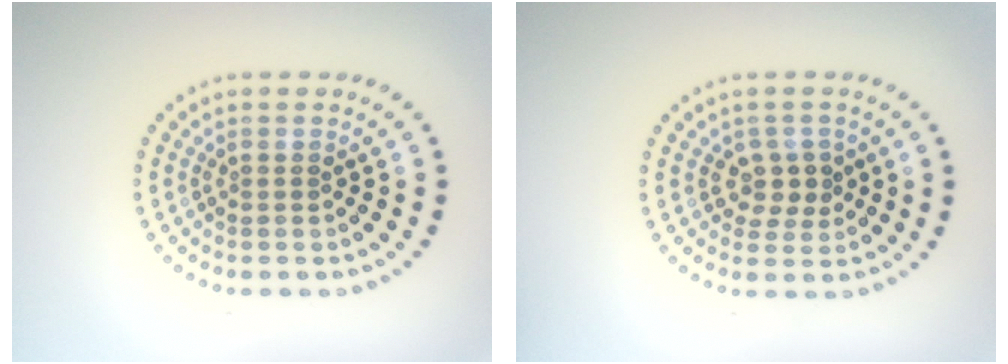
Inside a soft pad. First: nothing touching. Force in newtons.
{"total": 2.3, "press": 2.1, "slide": 0.8}